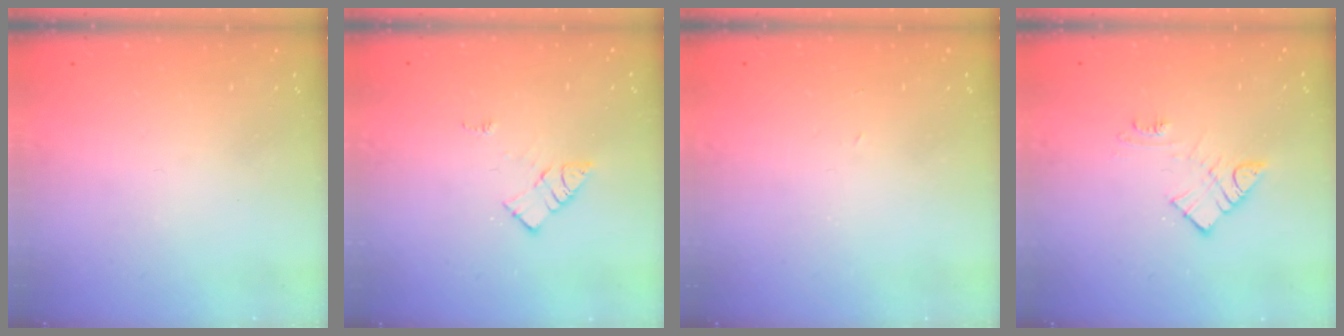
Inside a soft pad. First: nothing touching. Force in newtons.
{"total": 7.5, "press": 7.5, "slide": 0.3}
{"total": 2.0, "press": 2.0, "slide": 0.3}
{"total": 8.8, "press": 8.7, "slide": 0.4}